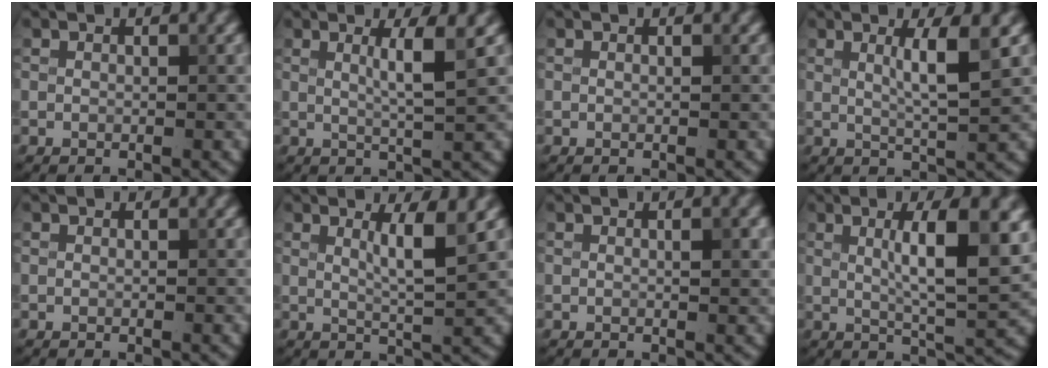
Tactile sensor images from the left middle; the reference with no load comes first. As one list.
[{"total": 3.3, "force": [1.0, 0.4, 3.1], "torque": [-0.045, 0.000, 0.016]}, {"total": 0.0}, {"total": 4.0, "force": [1.2, 0.5, 3.7], "torque": [-0.057, -0.002, 0.020]}, {"total": 0.0}, {"total": 3.5, "force": [1.3, 0.5, 3.2], "torque": [-0.048, -0.004, 0.022]}, {"total": 1.2, "force": [0.3, 0.2, 1.1], "torque": [-0.016, 0.001, 0.005]}, {"total": 7.9, "force": [1.7, 1.7, 7.5], "torque": [-0.104, 0.002, 0.030]}]